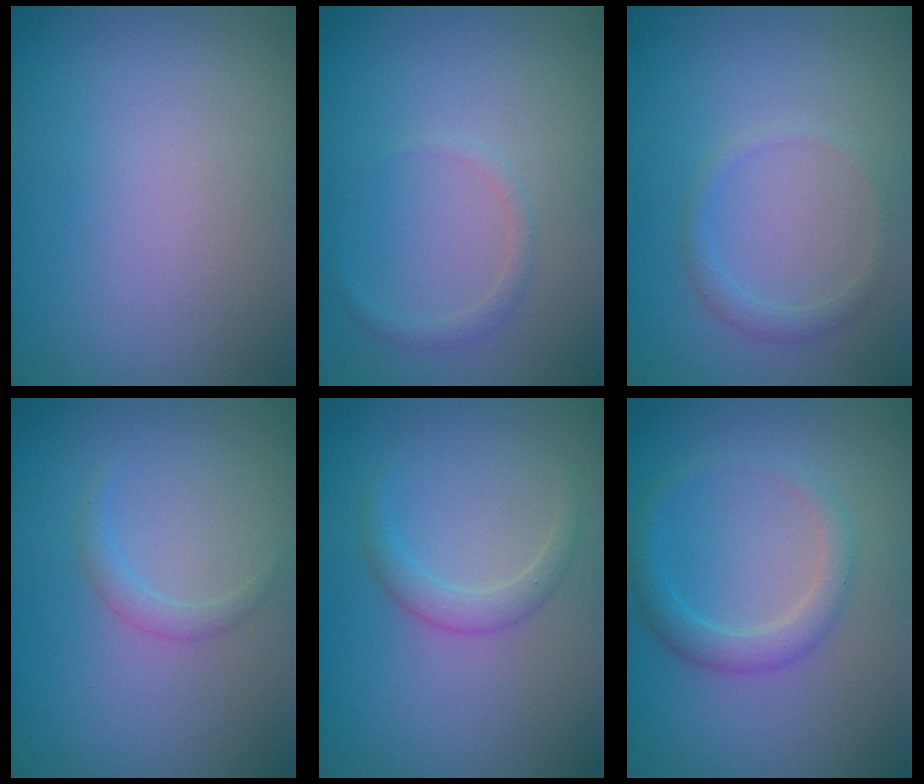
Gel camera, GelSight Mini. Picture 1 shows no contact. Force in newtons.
{"total": 0.9, "press": 0.9, "slide": 0.1}
{"total": 1.2, "press": 1.1, "slide": 0.1}
{"total": 1.1, "press": 1.1, "slide": 0.1}
{"total": 1.7, "press": 1.7, "slide": 0.1}
{"total": 2.3, "press": 2.3, "slide": 0.0}